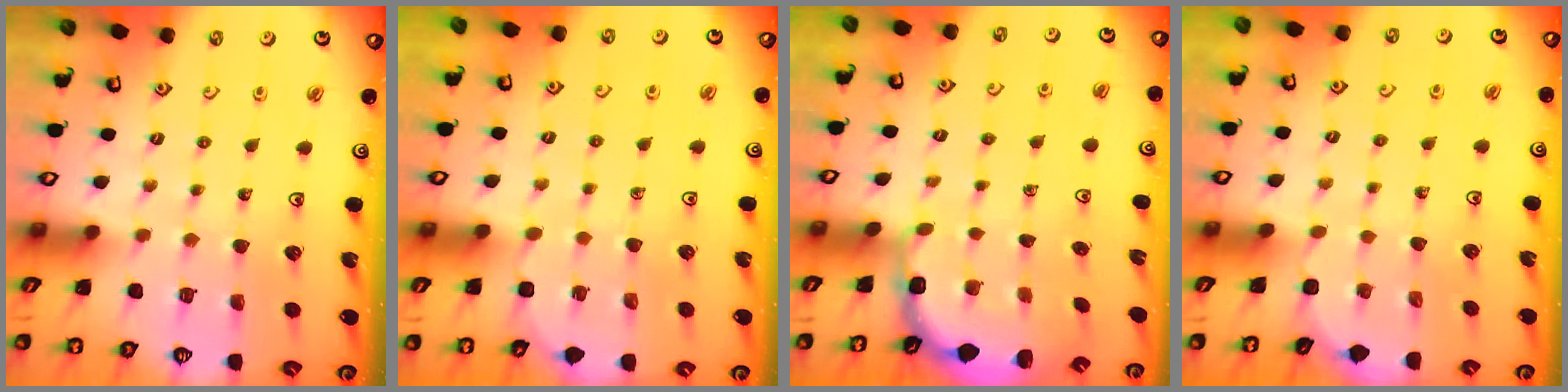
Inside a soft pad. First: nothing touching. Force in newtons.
{"total": 3.6, "press": 3.6, "slide": 0.4}
{"total": 2.7, "press": 2.4, "slide": 1.4}
{"total": 0.9, "press": 0.9, "slide": 0.1}